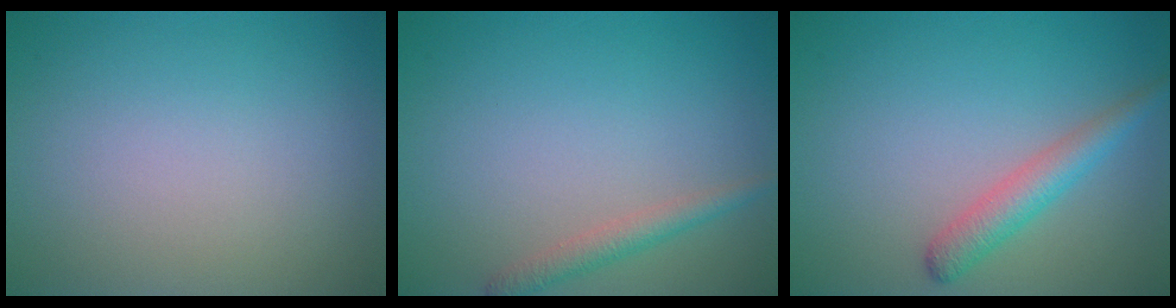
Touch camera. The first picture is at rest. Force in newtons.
{"total": 1.8, "press": 1.8, "slide": 0.1}
{"total": 2.8, "press": 2.8, "slide": 0.1}